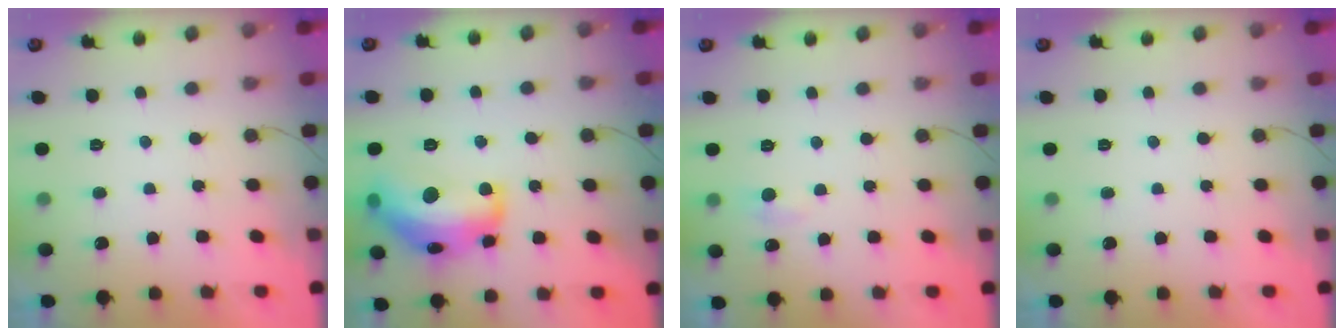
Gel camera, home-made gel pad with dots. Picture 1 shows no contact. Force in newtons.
{"total": 20.3, "press": 20.3, "slide": 1.1}
{"total": 5.6, "press": 5.5, "slide": 0.7}
{"total": 0.0}